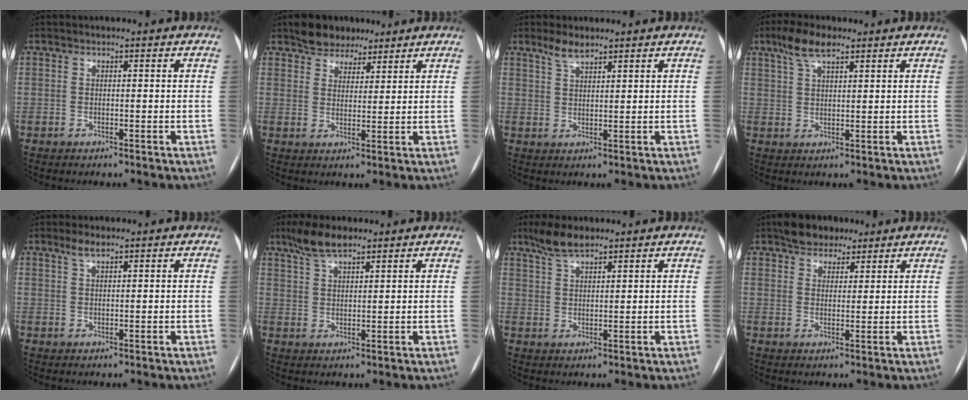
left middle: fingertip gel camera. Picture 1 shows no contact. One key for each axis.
{"total": 5.8, "fx": 4.5, "fy": 3.3, "fz": 1.4, "tx": -0.023, "ty": 0.011, "tz": 0.078}
{"total": 3.0, "fx": 2.5, "fy": 0.7, "fz": 1.6, "tx": -0.036, "ty": 0.006, "tz": 0.049}
{"total": 5.5, "fx": 3.8, "fy": 1.5, "fz": 3.8, "tx": -0.081, "ty": 0.018, "tz": 0.072}
{"total": 2.1, "fx": 1.6, "fy": 0.4, "fz": 1.3, "tx": -0.028, "ty": 0.006, "tz": 0.032}
{"total": 5.7, "fx": 4.5, "fy": 1.4, "fz": 3.3, "tx": -0.071, "ty": 0.013, "tz": 0.085}
{"total": 4.9, "fx": 4.0, "fy": 1.1, "fz": 2.7, "tx": -0.061, "ty": 0.013, "tz": 0.077}
{"total": 5.6, "fx": 4.2, "fy": 3.2, "fz": 1.9, "tx": -0.030, "ty": 0.015, "tz": 0.073}